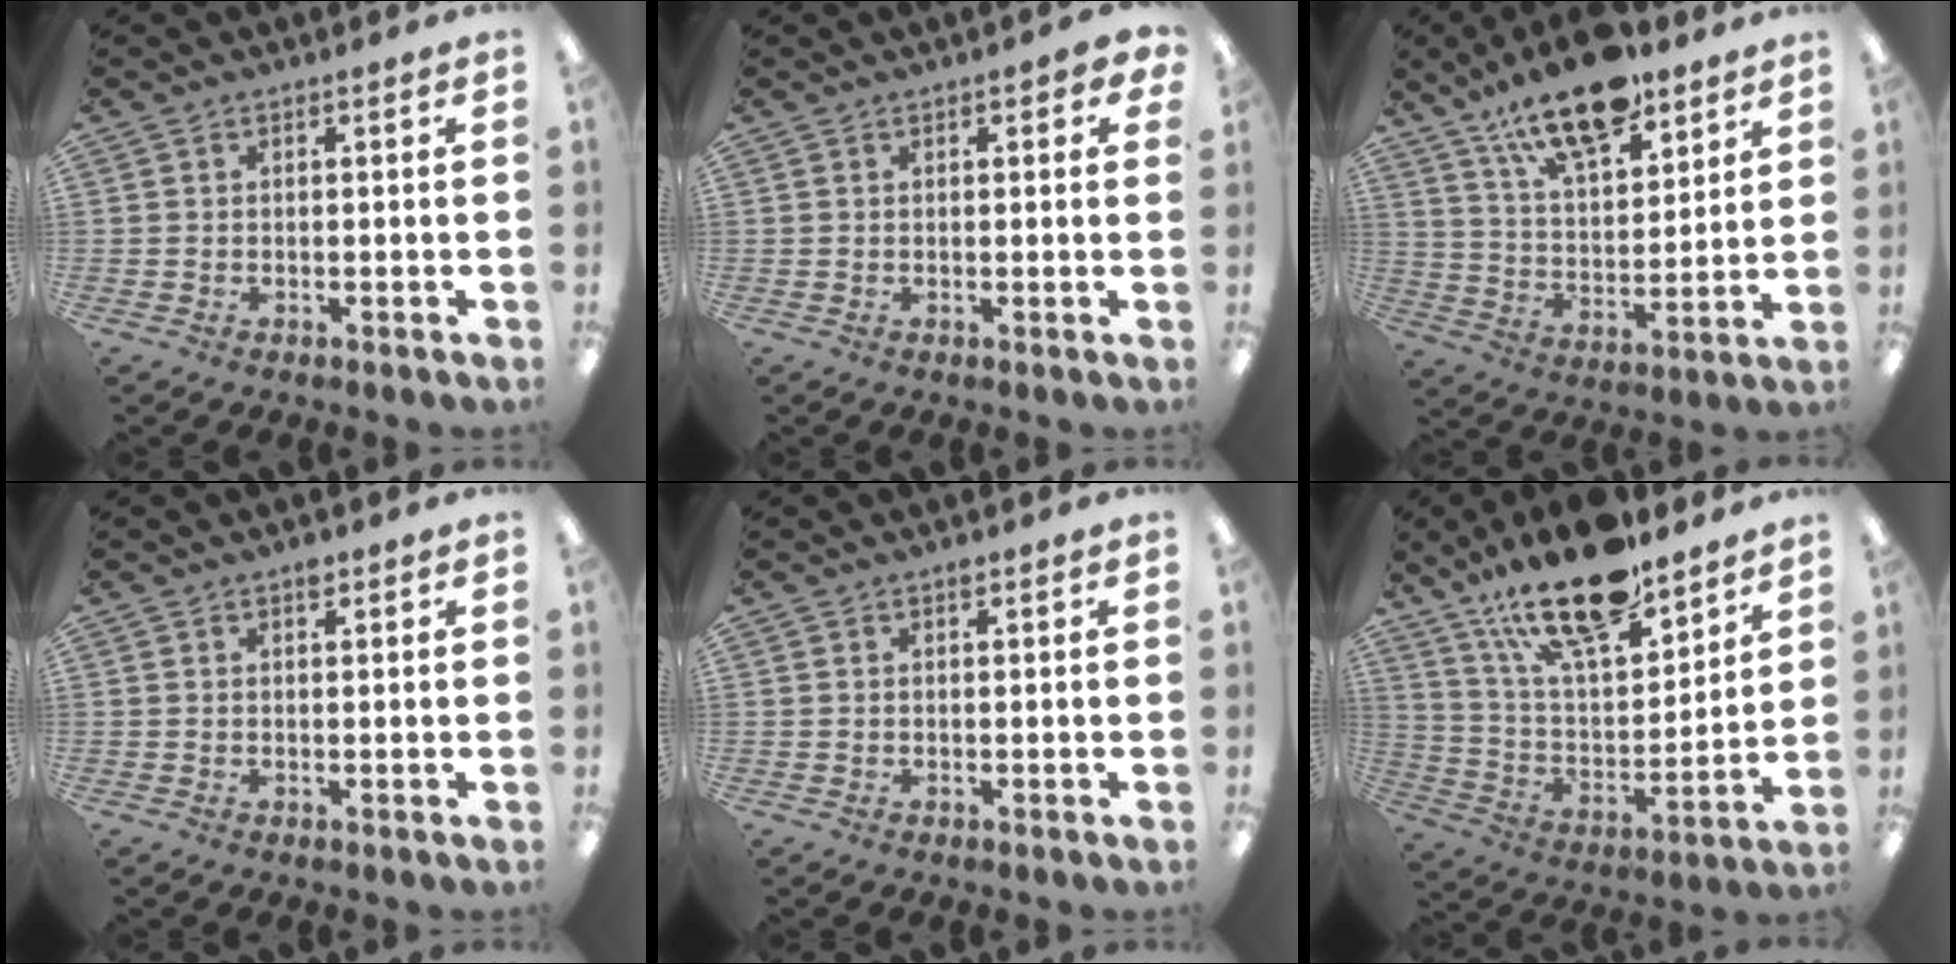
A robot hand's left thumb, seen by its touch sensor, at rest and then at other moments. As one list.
[{"total": 1.8, "force": [0.9, 0.6, 1.4], "torque": [-0.013, -0.005, 0.013]}, {"total": 17.3, "force": [12.4, 7.1, 9.7], "torque": [-0.159, -0.062, 0.213]}, {"total": 1.7, "force": [1.2, 0.7, 0.9], "torque": [-0.003, -0.005, 0.018]}, {"total": 0.9, "force": [0.7, 0.2, 0.5], "torque": [-0.003, -0.002, 0.011]}, {"total": 21.7, "force": [16.2, 7.4, 12.3], "torque": [-0.215, -0.091, 0.280]}]